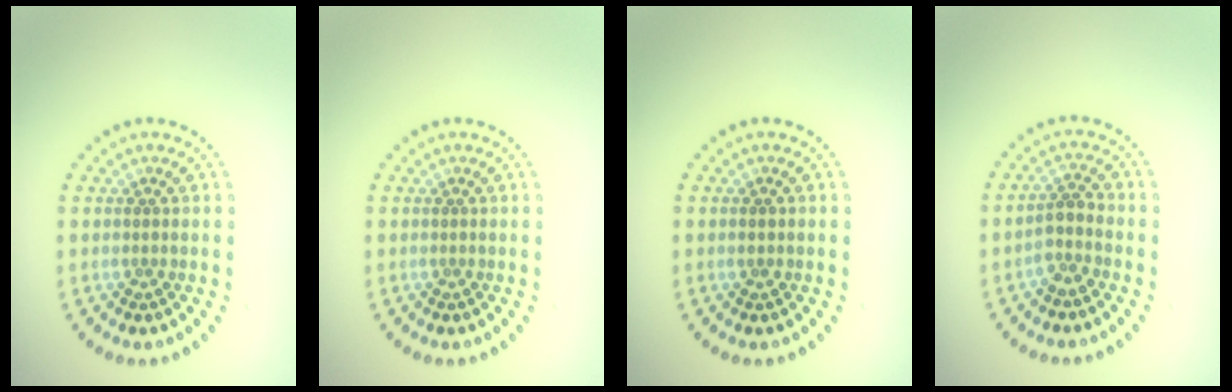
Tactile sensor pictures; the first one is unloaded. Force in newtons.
{"total": 0.0}
{"total": 0.9, "press": 0.9, "slide": 0.1}
{"total": 2.1, "press": 1.7, "slide": 1.1}